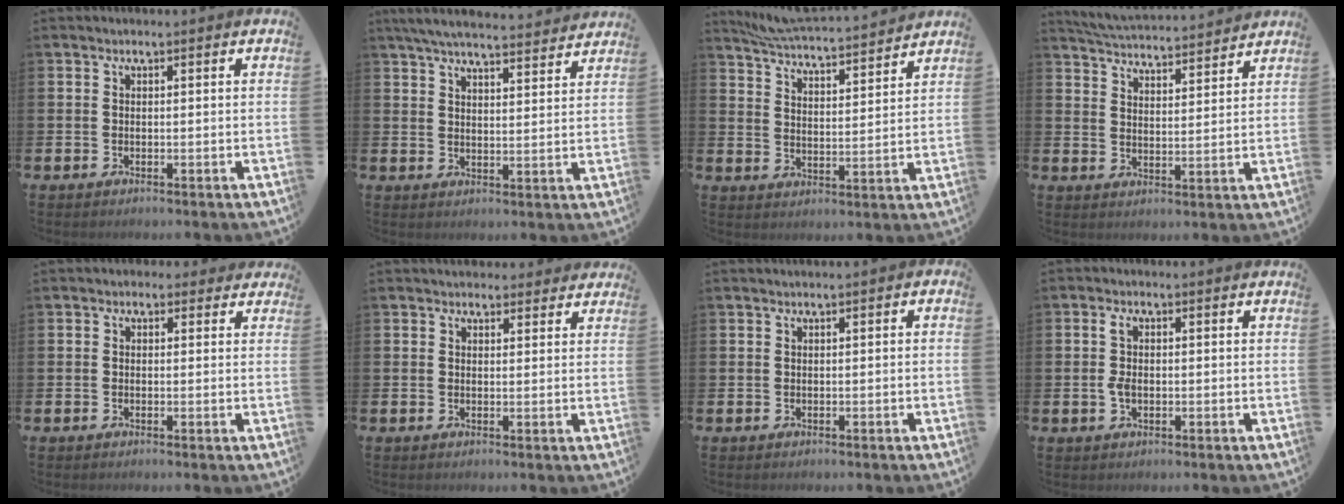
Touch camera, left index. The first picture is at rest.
{"total": 6.0, "force": [5.8, 0.5, 1.5], "torque": [-0.042, -0.034, 0.103]}
{"total": 5.6, "force": [5.5, 0.1, 1.0], "torque": [-0.042, -0.044, 0.094]}
{"total": 5.0, "force": [5.0, 0.3, 0.4], "torque": [-0.021, -0.043, 0.086]}
{"total": 1.1, "force": [0.5, 1.0, 0.1], "torque": [-0.001, 0.008, 0.007]}
{"total": 2.5, "force": [2.3, 1.0, 0.0], "torque": [0.007, -0.009, 0.040]}
{"total": 0.0}
{"total": 2.8, "force": [0.1, 1.6, 2.2], "torque": [-0.044, 0.008, 0.000]}